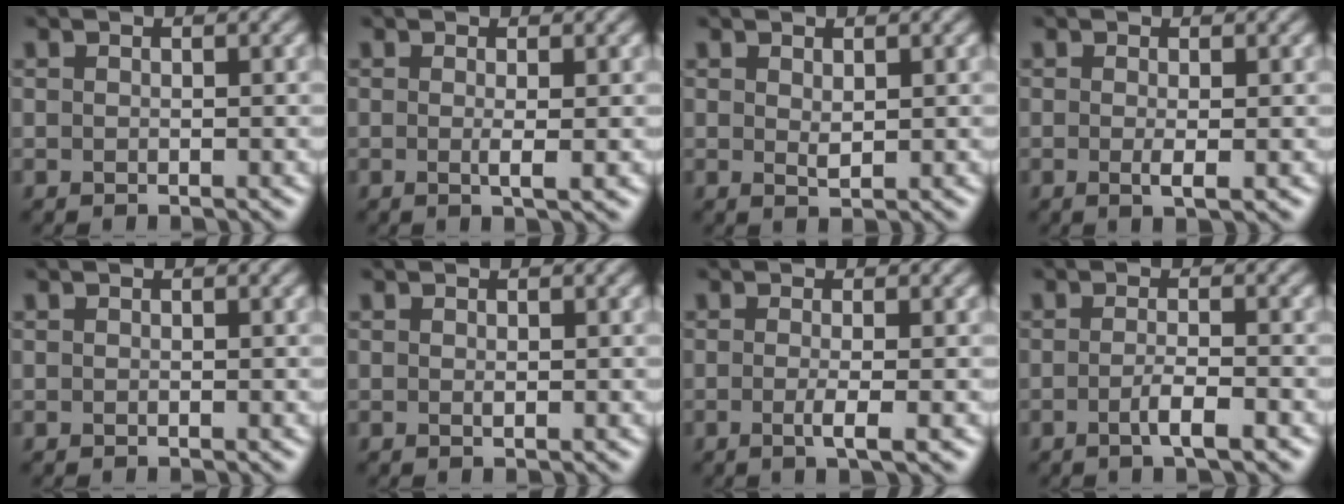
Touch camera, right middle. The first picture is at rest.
{"total": 1.3, "force": [-0.1, 0.1, 1.3], "torque": [-0.025, -0.004, -0.003]}
{"total": 0.9, "force": [0.5, 0.3, 0.7], "torque": [-0.016, -0.003, 0.013]}
{"total": 1.2, "force": [-0.2, 0.1, 1.2], "torque": [-0.023, -0.005, -0.004]}
{"total": 0.0}
{"total": 0.0}
{"total": 2.1, "force": [-0.6, 0.4, 2.0], "torque": [-0.033, -0.007, -0.011]}
{"total": 2.6, "force": [-1.2, 0.6, 2.3], "torque": [-0.037, 0.000, -0.022]}